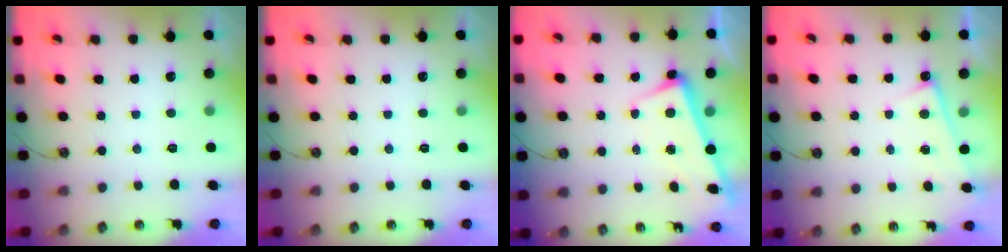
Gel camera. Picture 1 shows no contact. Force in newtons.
{"total": 0.0}
{"total": 2.6, "press": 2.4, "slide": 0.9}
{"total": 1.8, "press": 1.8, "slide": 0.3}